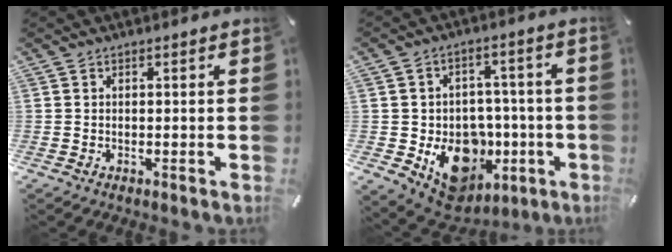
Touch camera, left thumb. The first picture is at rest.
{"total": 13.9, "force": [-4.3, 11.4, 6.7], "torque": [-0.074, 0.010, -0.056]}